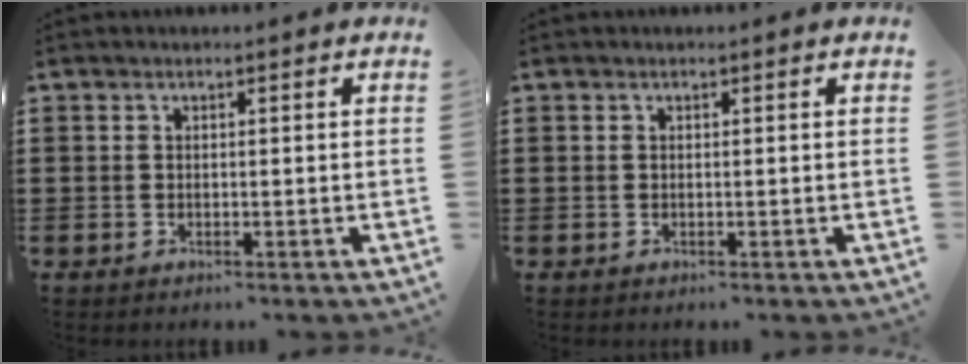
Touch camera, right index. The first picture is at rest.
{"total": 0.0}